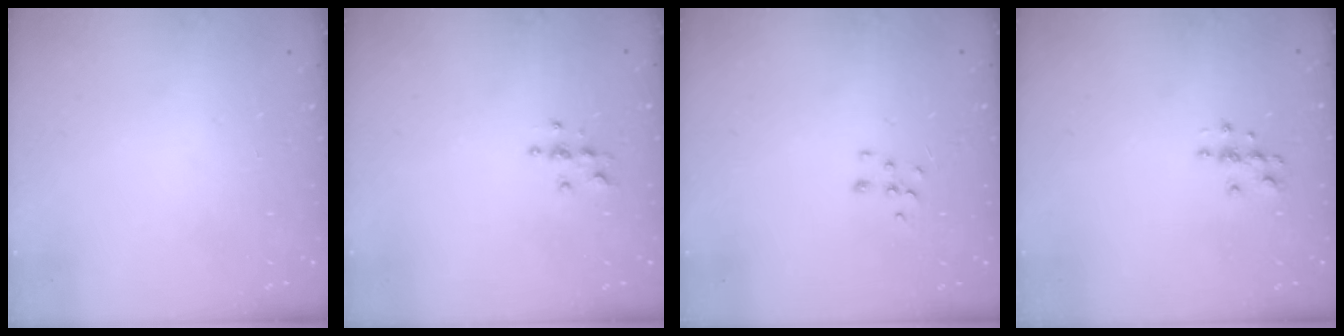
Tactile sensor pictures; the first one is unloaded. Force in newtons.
{"total": 3.8, "press": 3.8, "slide": 0.4}
{"total": 5.3, "press": 5.3, "slide": 0.5}
{"total": 3.8, "press": 3.8, "slide": 0.4}